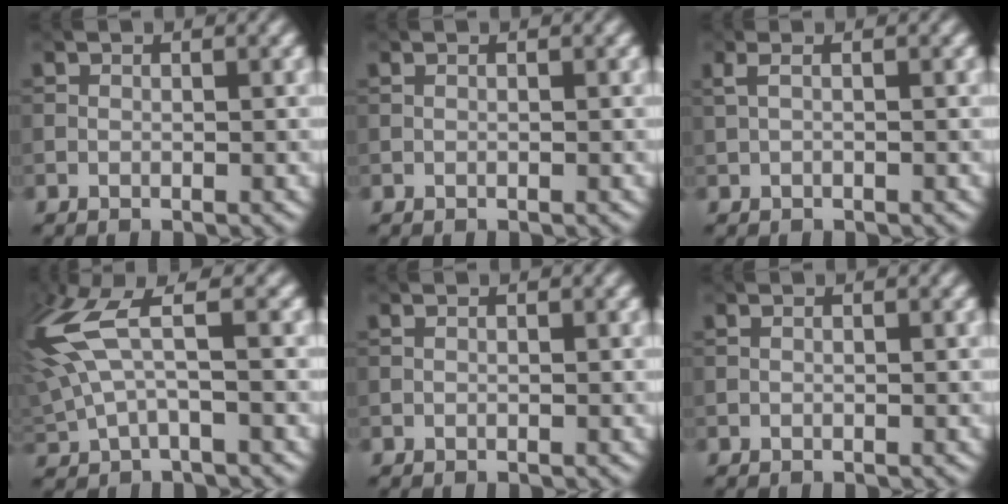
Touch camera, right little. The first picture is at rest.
{"total": 0.0}
{"total": 1.1, "force": [0.3, 0.2, 1.0], "torque": [-0.028, 0.003, 0.003]}
{"total": 6.4, "force": [1.6, 2.0, 5.9], "torque": [-0.161, 0.008, 0.029]}
{"total": 0.0}
{"total": 0.0}